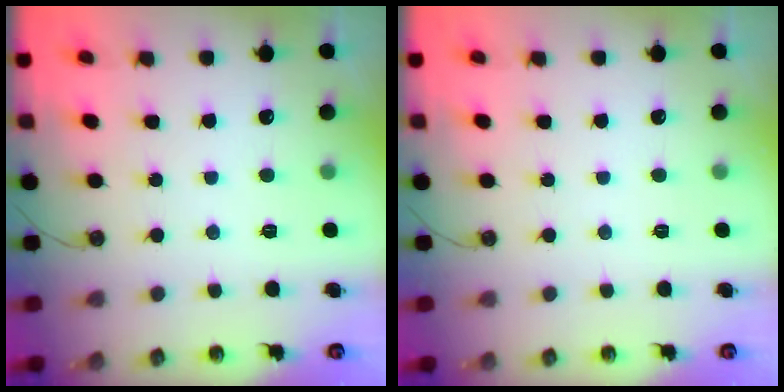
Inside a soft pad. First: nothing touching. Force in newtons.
{"total": 0.0}